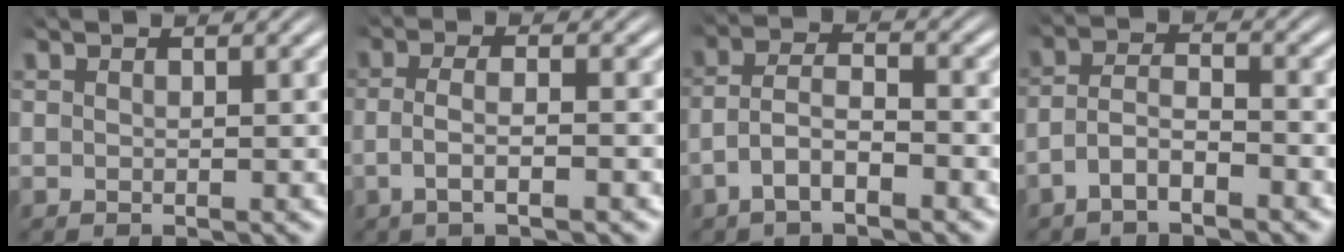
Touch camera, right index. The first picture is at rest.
{"total": 3.4, "force": [-1.2, 0.9, 3.0], "torque": [-0.062, -0.009, -0.020]}
{"total": 4.3, "force": [-1.8, 2.6, 3.0], "torque": [-0.061, -0.013, -0.032]}
{"total": 4.2, "force": [-2.4, 2.5, 2.2], "torque": [-0.045, -0.012, -0.045]}